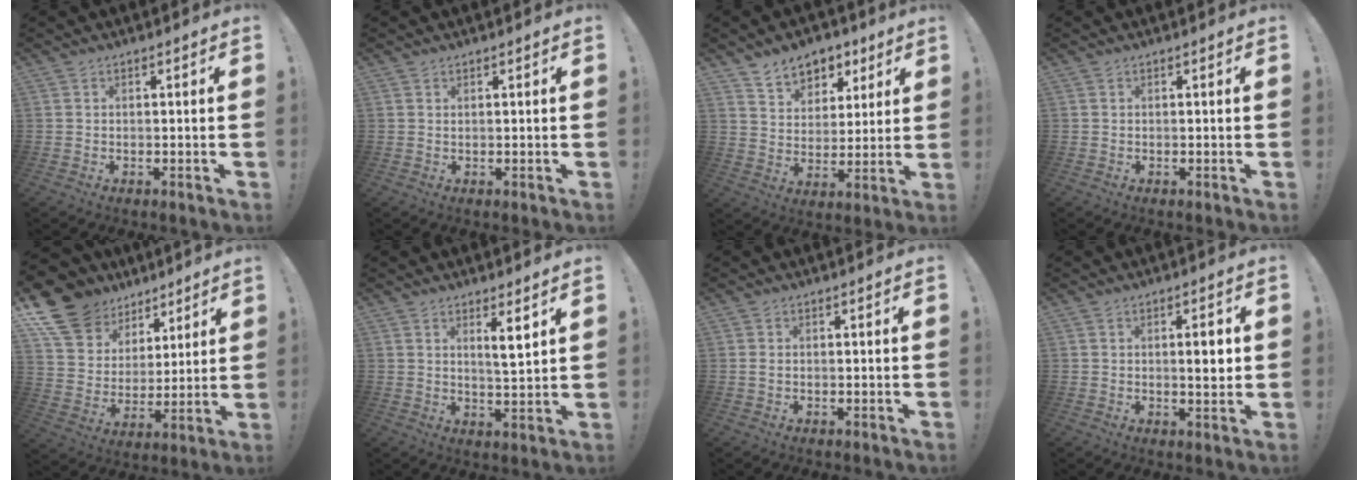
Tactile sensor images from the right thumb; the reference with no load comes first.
{"total": 0.6, "force": [0.6, 0.1, 0.1], "torque": [-0.002, -0.001, 0.012]}
{"total": 9.6, "force": [6.9, 6.3, 2.2], "torque": [-0.029, -0.051, 0.132]}
{"total": 0.0}
{"total": 15.9, "force": [10.7, 10.6, 5.2], "torque": [-0.090, -0.073, 0.212]}
{"total": 5.7, "force": [3.2, 0.4, 4.8], "torque": [-0.064, -0.028, 0.044]}
{"total": 1.0, "force": [0.1, 0.5, 0.9], "torque": [-0.012, 0.000, 0.000]}
{"total": 4.6, "force": [0.4, 1.2, 4.4], "torque": [-0.060, -0.006, -0.001]}